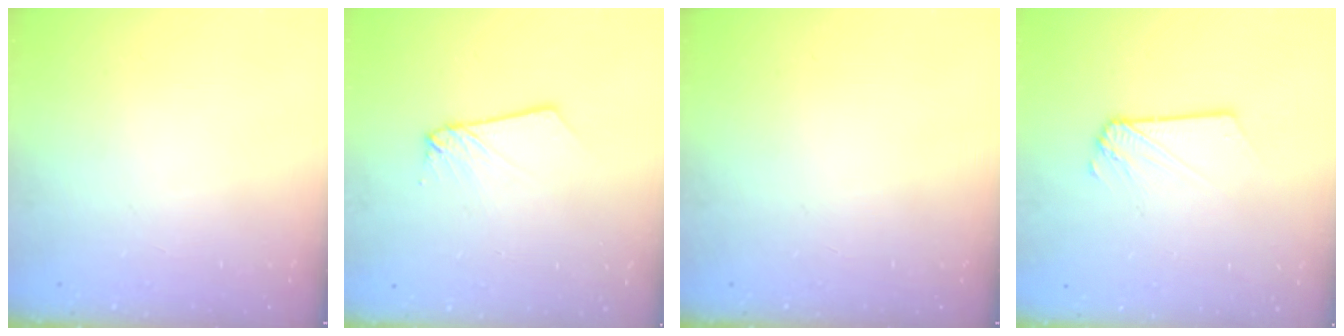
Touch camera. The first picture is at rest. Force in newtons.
{"total": 2.5, "press": 2.5, "slide": 0.1}
{"total": 0.0}
{"total": 2.5, "press": 2.5, "slide": 0.1}